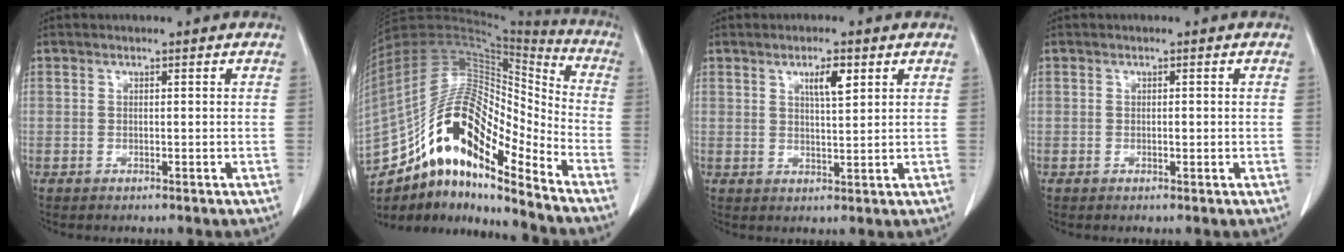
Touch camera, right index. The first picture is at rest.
{"total": 20.6, "force": [-13.0, 5.7, 14.9], "torque": [-0.294, 0.036, -0.224]}
{"total": 3.9, "force": [1.9, 0.7, 3.4], "torque": [-0.059, 0.000, 0.034]}
{"total": 0.7, "force": [-0.1, 0.3, 0.7], "torque": [-0.013, 0.000, -0.001]}